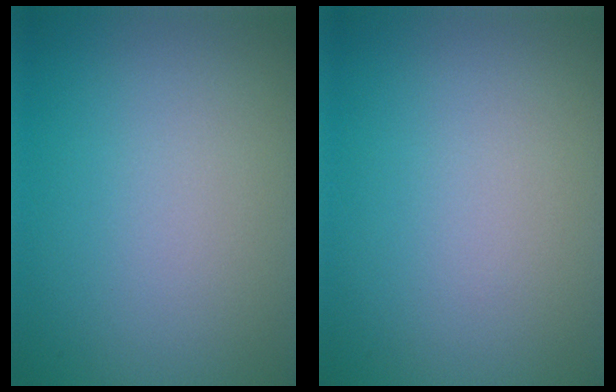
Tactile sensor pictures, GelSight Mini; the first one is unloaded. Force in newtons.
{"total": 0.0}